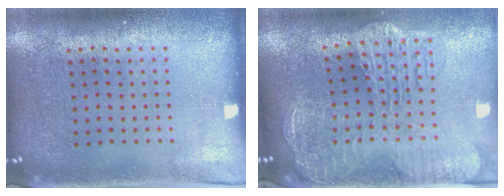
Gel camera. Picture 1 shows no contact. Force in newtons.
{"total": 3.1, "press": 2.6, "slide": 1.8}